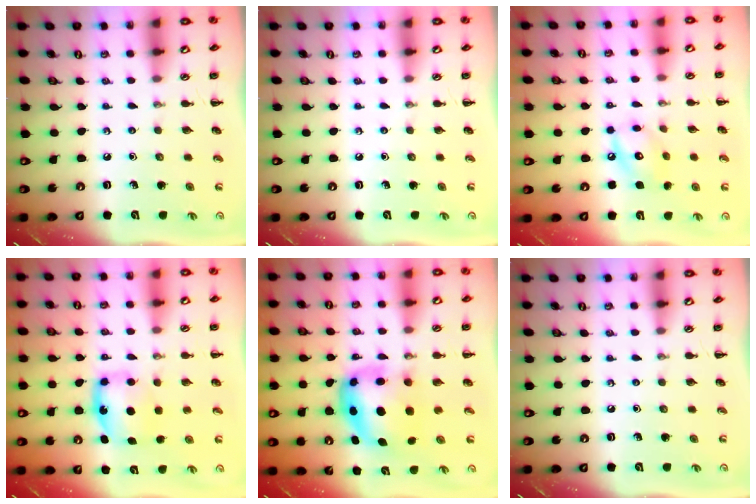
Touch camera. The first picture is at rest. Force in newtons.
{"total": 0.0}
{"total": 9.9, "press": 9.9, "slide": 0.5}
{"total": 6.5, "press": 6.4, "slide": 0.7}
{"total": 6.3, "press": 6.1, "slide": 1.6}
{"total": 0.0}